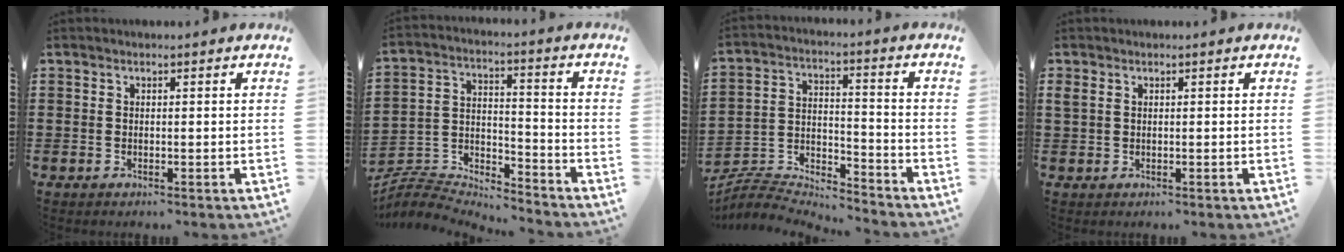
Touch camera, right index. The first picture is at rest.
{"total": 5.6, "force": [-5.5, 1.1, 0.7], "torque": [-0.032, -0.004, -0.115]}
{"total": 5.2, "force": [-5.1, 0.9, 0.8], "torque": [-0.028, -0.005, -0.106]}
{"total": 1.2, "force": [0.5, 0.9, 0.7], "torque": [-0.017, 0.005, 0.009]}